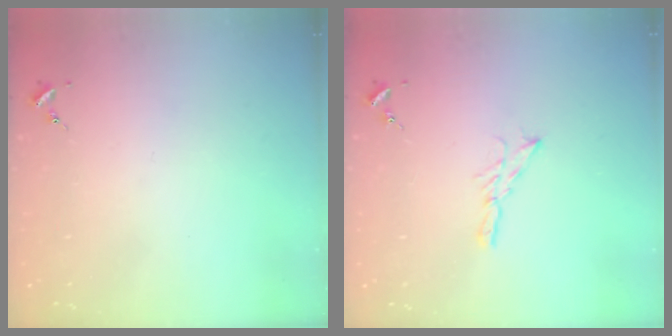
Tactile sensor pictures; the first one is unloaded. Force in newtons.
{"total": 5.3, "press": 5.3, "slide": 0.2}